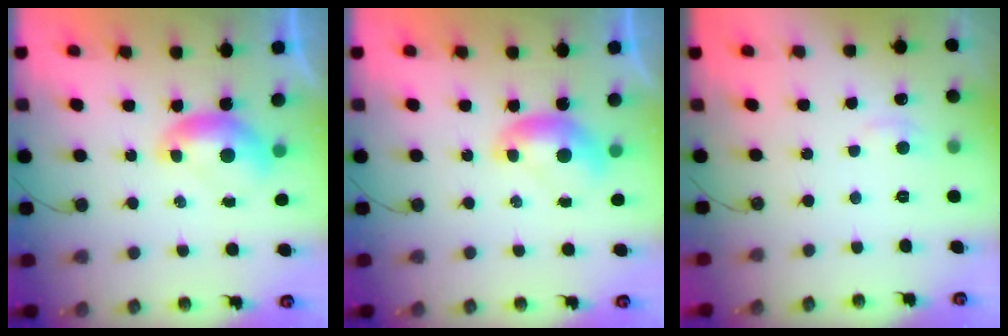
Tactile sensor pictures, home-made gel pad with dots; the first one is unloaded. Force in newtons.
{"total": 0.0}
{"total": 1.8, "press": 1.7, "slide": 0.7}